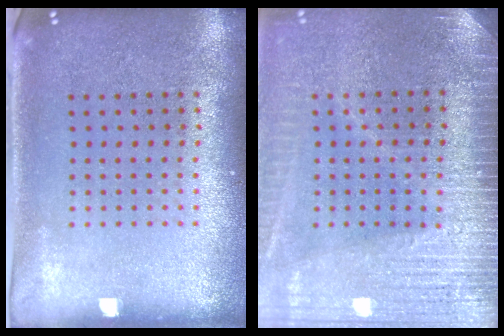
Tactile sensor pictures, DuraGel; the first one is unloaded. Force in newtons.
{"total": 3.4, "press": 3.1, "slide": 1.5}